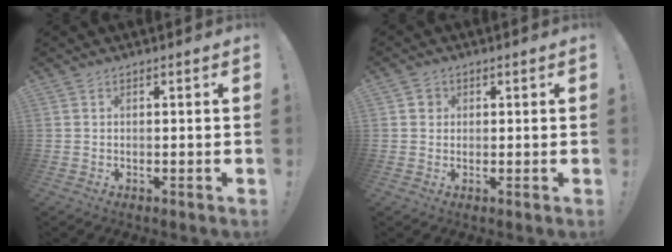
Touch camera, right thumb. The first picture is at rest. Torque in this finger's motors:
{"motor_torque": [0.13, 0.77, -0.12, 0.08, -0.02]}